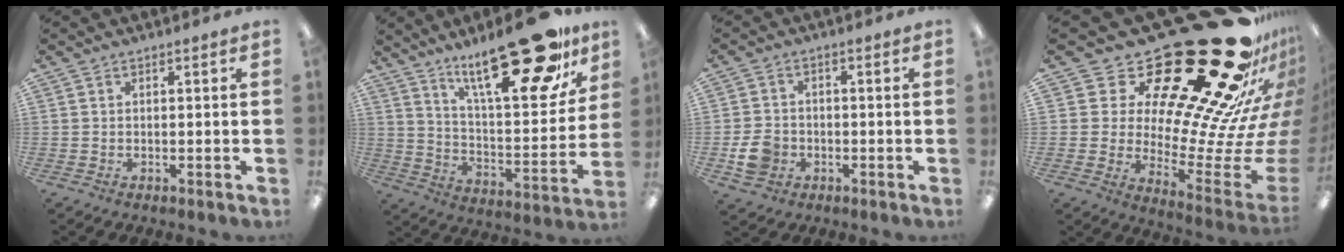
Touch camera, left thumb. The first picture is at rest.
{"total": 25.8, "force": [18.5, 7.8, 16.3], "torque": [-0.221, -0.121, 0.296]}
{"total": 6.3, "force": [-1.9, 5.2, 3.0], "torque": [-0.045, 0.006, -0.032]}
{"total": 37.8, "force": [22.8, 14.0, 26.7], "torque": [-0.336, -0.230, 0.440]}